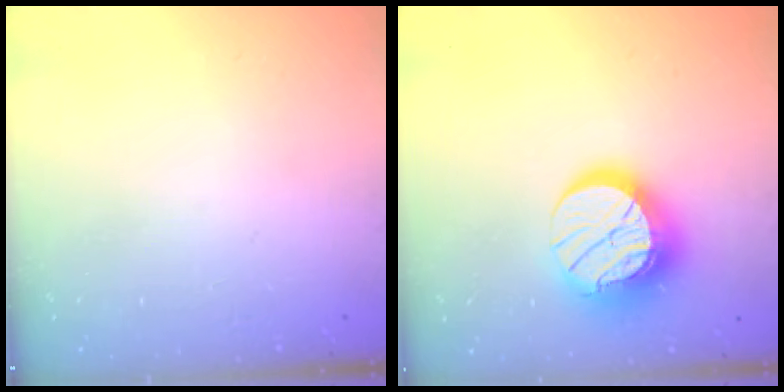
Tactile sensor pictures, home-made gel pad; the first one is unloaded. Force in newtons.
{"total": 14.8, "press": 14.8, "slide": 1.2}